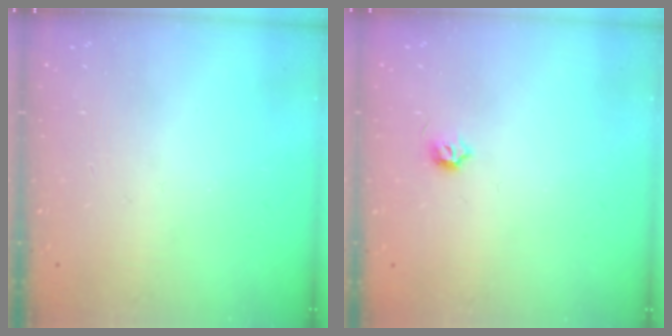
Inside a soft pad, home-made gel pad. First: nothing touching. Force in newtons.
{"total": 3.9, "press": 3.9, "slide": 0.6}